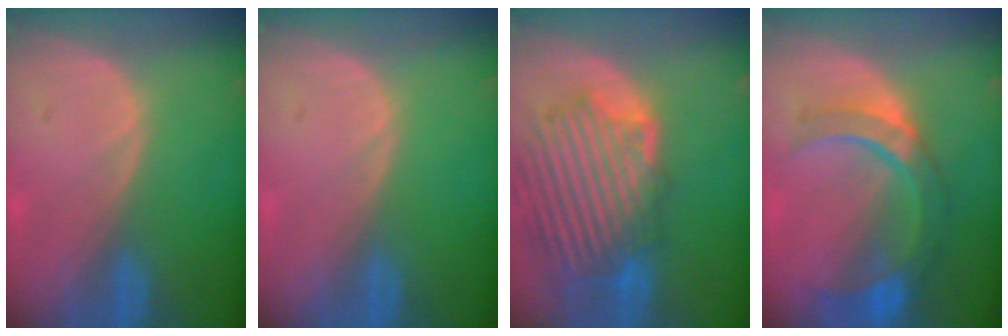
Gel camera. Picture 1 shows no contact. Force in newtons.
{"total": 0.0}
{"total": 11.8, "press": 11.1, "slide": 4.0}
{"total": 8.7, "press": 8.0, "slide": 3.2}